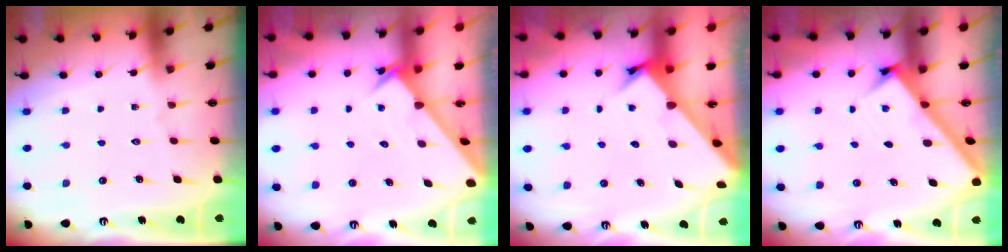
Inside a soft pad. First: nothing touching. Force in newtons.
{"total": 2.3, "press": 2.3, "slide": 0.2}
{"total": 2.6, "press": 2.6, "slide": 0.2}
{"total": 2.8, "press": 2.8, "slide": 0.3}